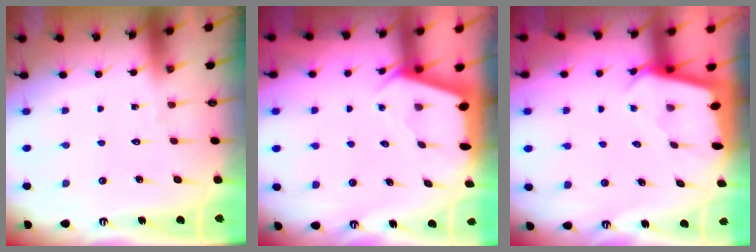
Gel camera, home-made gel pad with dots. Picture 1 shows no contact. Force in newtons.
{"total": 2.4, "press": 2.4, "slide": 0.3}
{"total": 2.4, "press": 2.4, "slide": 0.2}